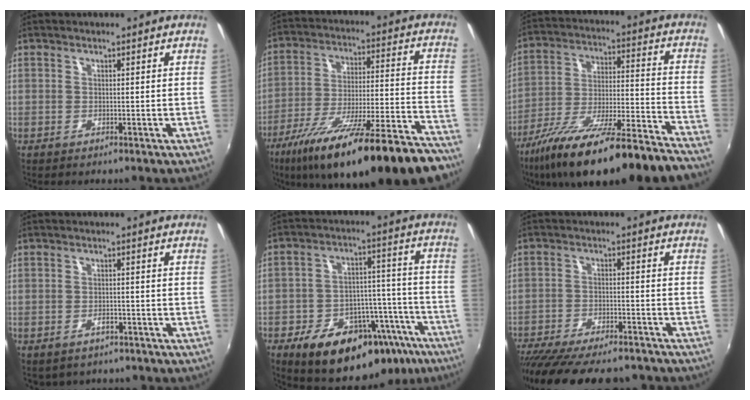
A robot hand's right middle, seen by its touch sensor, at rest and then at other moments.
{"total": 27.8, "force": [-21.9, 3.7, 16.7], "torque": [-0.273, -0.066, -0.327]}
{"total": 23.7, "force": [-18.7, 2.3, 14.4], "torque": [-0.241, -0.052, -0.296]}
{"total": 3.5, "force": [-2.1, 2.3, 1.5], "torque": [-0.035, -0.006, -0.025]}
{"total": 24.4, "force": [-15.9, 12.7, 13.4], "torque": [-0.225, 0.031, -0.198]}
{"total": 21.1, "force": [-17.6, 6.0, 10.0], "torque": [-0.204, -0.036, -0.258]}